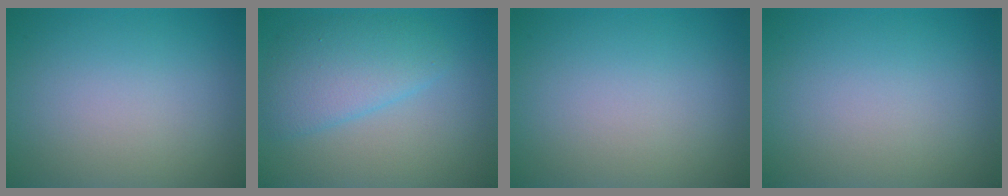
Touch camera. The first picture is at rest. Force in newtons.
{"total": 4.1, "press": 4.1, "slide": 0.2}
{"total": 0.0}
{"total": 0.0}